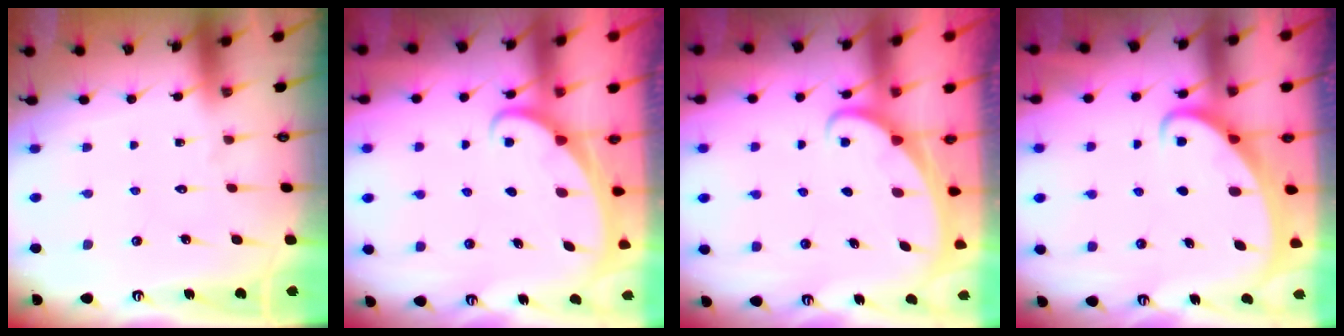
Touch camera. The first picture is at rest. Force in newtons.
{"total": 1.6, "press": 1.6, "slide": 0.1}
{"total": 1.6, "press": 1.6, "slide": 0.1}
{"total": 2.4, "press": 2.4, "slide": 0.4}